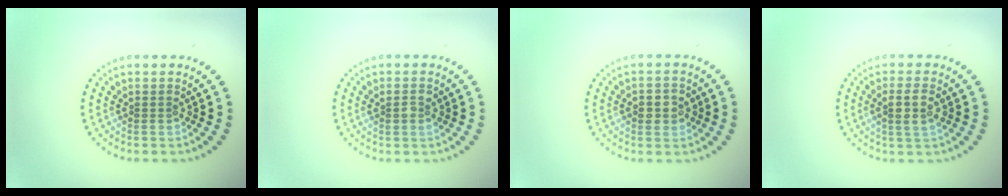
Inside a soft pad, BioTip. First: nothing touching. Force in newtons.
{"total": 1.4, "press": 1.3, "slide": 0.4}
{"total": 2.1, "press": 2.1, "slide": 0.2}
{"total": 2.5, "press": 2.3, "slide": 0.9}